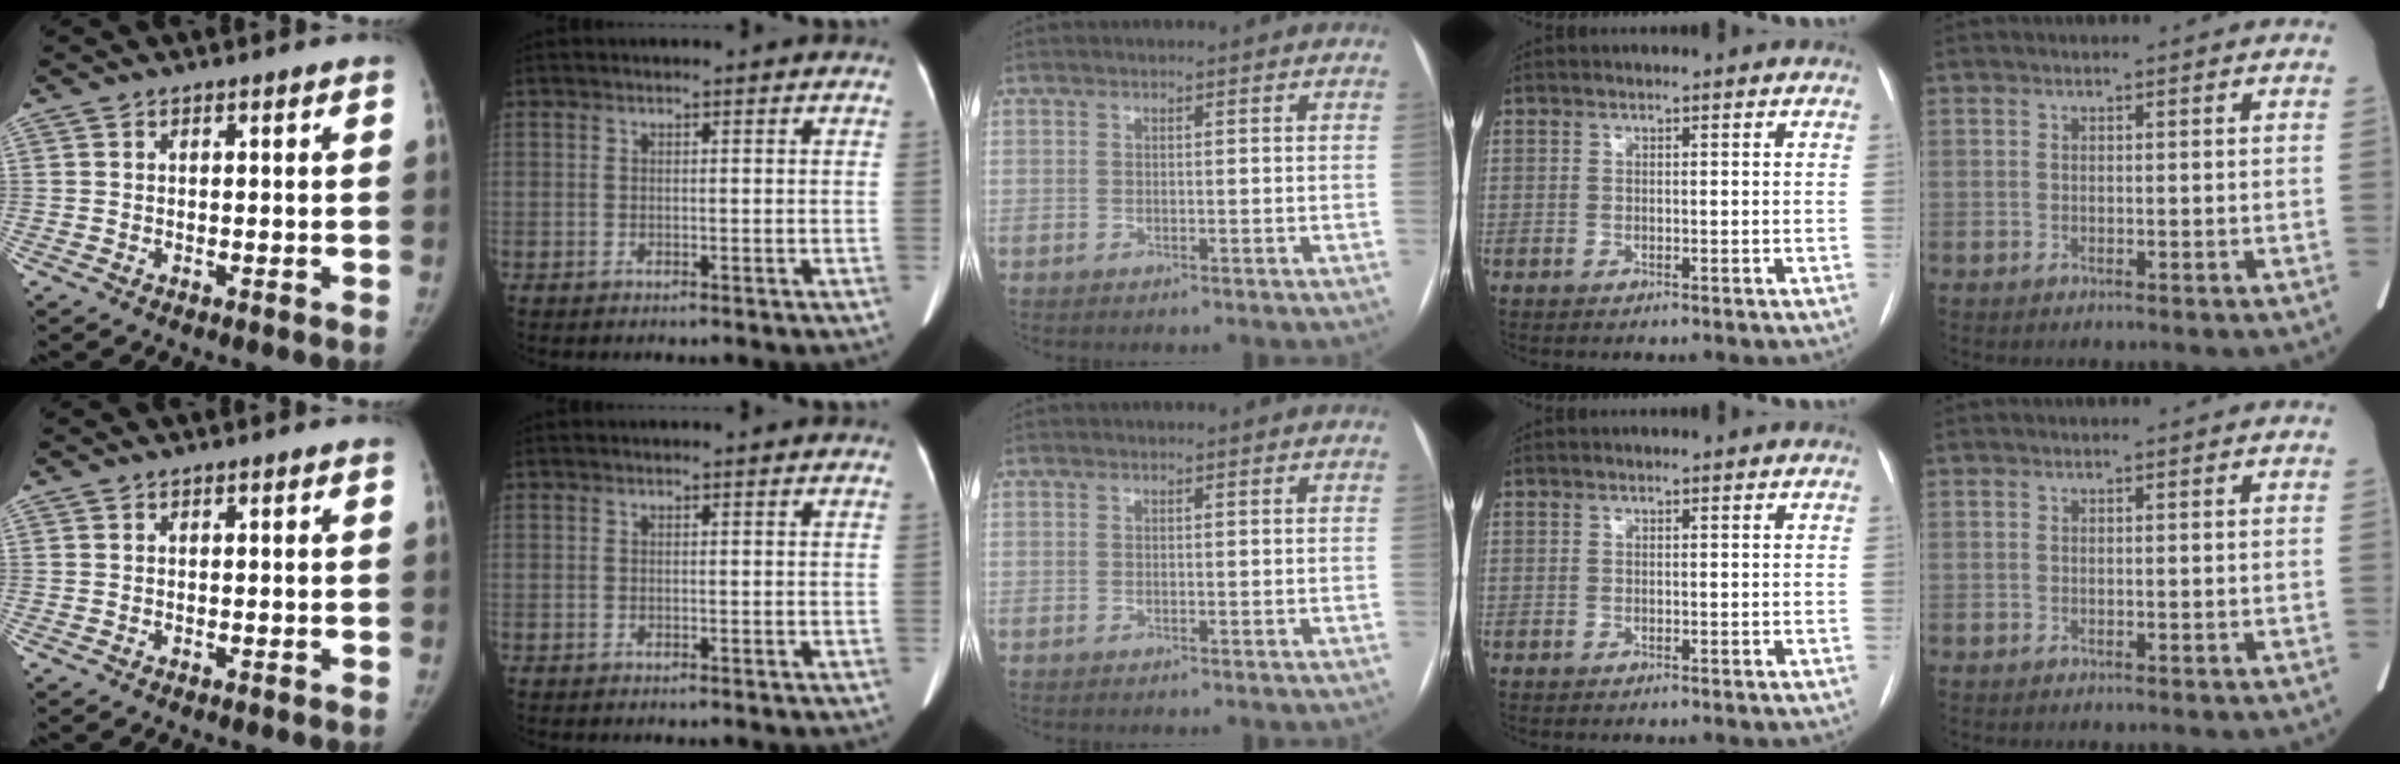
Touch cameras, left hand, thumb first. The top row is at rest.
{}